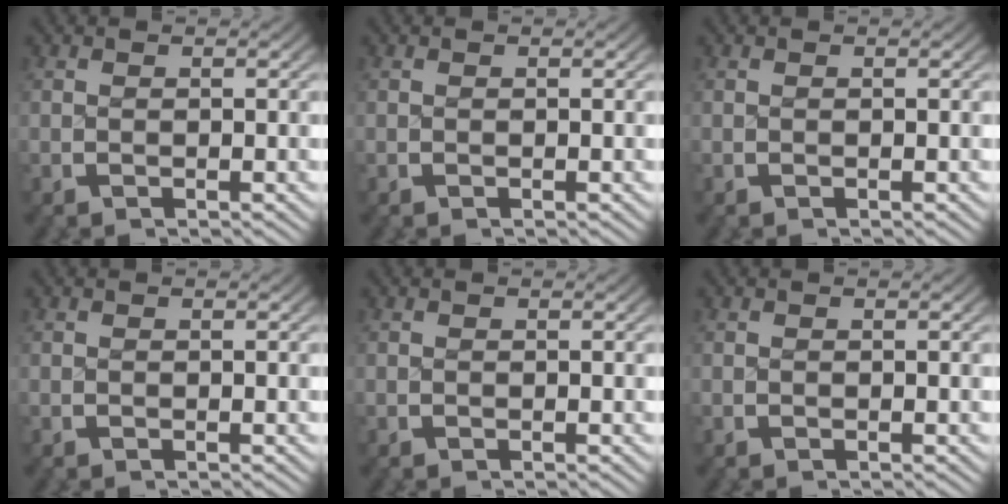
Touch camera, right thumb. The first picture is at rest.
{"total": 0.0}
{"total": 0.0}
{"total": 0.0}
{"total": 0.0}
{"total": 0.0}